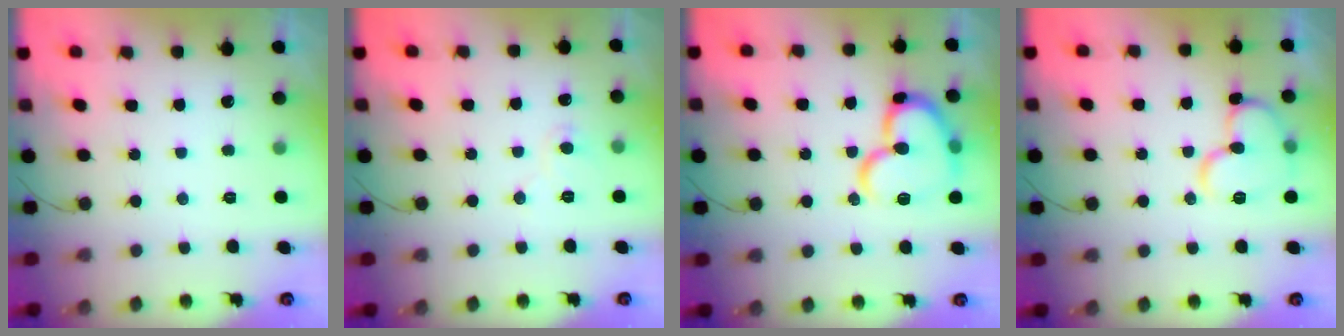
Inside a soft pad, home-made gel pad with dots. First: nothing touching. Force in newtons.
{"total": 6.4, "press": 6.4, "slide": 0.5}
{"total": 17.5, "press": 17.4, "slide": 2.1}
{"total": 11.9, "press": 11.8, "slide": 1.9}